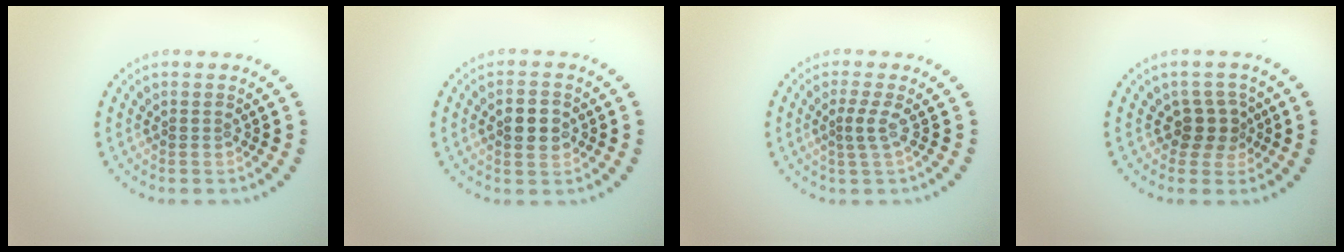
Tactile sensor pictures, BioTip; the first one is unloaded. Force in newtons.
{"total": 2.9, "press": 2.9, "slide": 0.1}
{"total": 1.6, "press": 1.0, "slide": 1.2}
{"total": 2.2, "press": 1.8, "slide": 1.3}